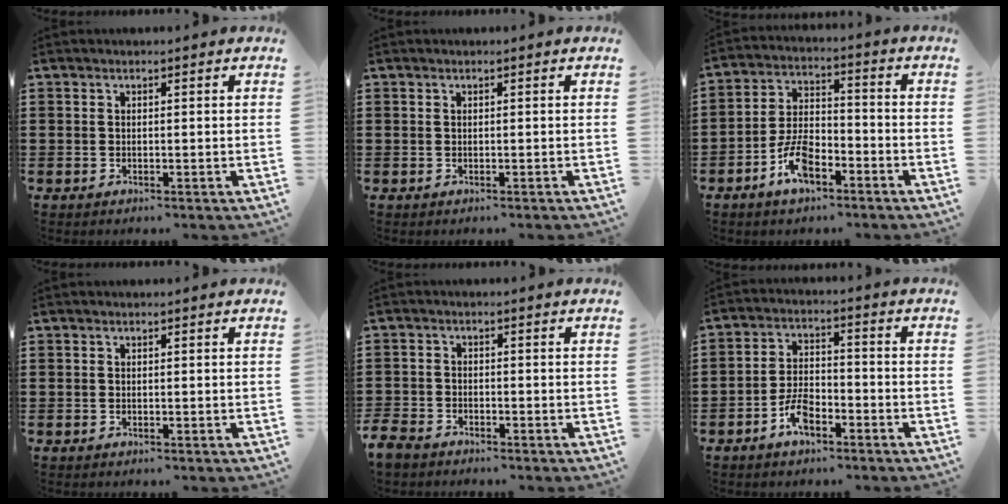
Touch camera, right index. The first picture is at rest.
{"total": 0.0}
{"total": 7.7, "force": [-4.1, 3.6, 5.4], "torque": [-0.120, 0.009, -0.080]}
{"total": 0.0}
{"total": 2.6, "force": [-2.3, 1.0, 0.4], "torque": [-0.026, -0.004, -0.054]}
{"total": 5.3, "force": [-3.2, 2.4, 3.5], "torque": [-0.086, 0.003, -0.066]}